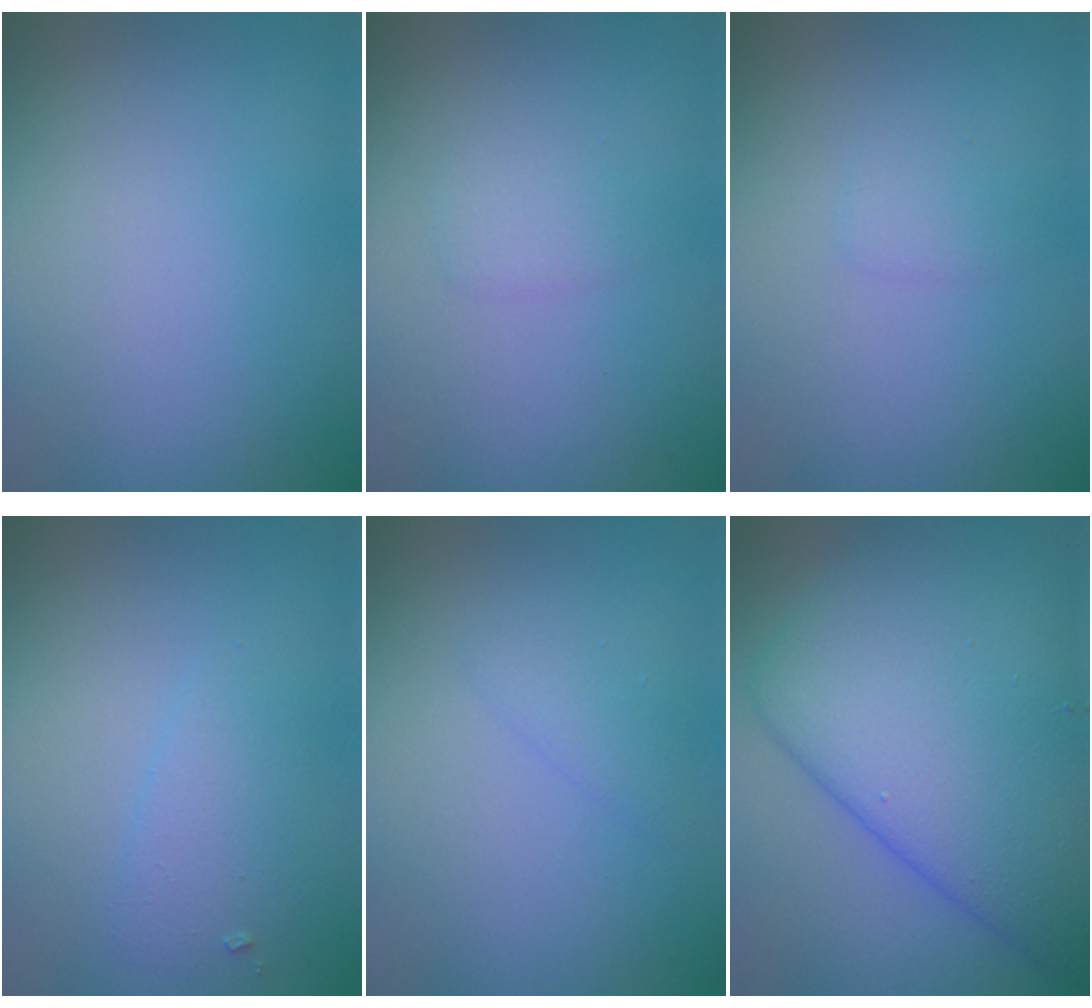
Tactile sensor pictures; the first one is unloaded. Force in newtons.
{"total": 1.2, "press": 1.2, "slide": 0.1}
{"total": 0.9, "press": 0.9, "slide": 0.1}
{"total": 2.0, "press": 2.0, "slide": 0.1}
{"total": 1.4, "press": 1.4, "slide": 0.1}
{"total": 11.6, "press": 11.6, "slide": 0.3}